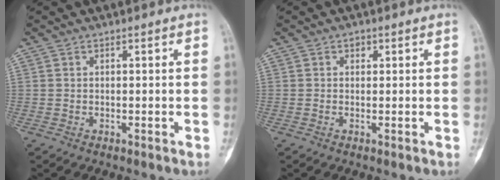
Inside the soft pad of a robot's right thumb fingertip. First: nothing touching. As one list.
[{"total": 0.9, "force": [0.4, 0.7, 0.4], "torque": [0.003, 0.002, 0.004]}]